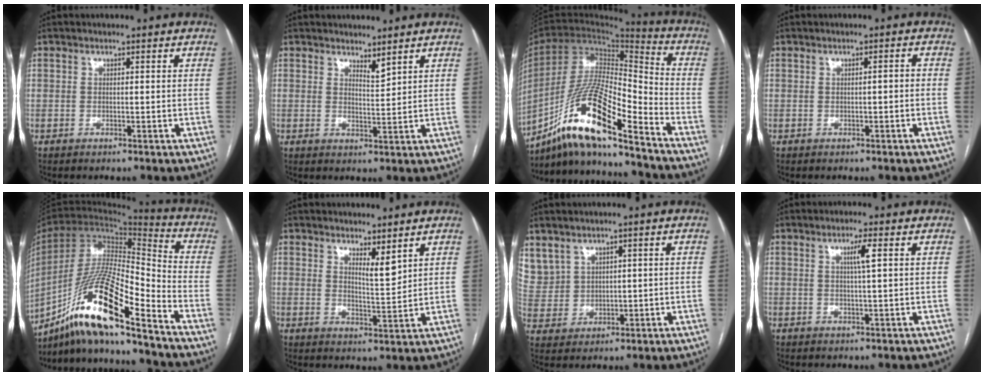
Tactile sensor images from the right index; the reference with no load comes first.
{"total": 2.1, "force": [1.9, 0.1, 1.0], "torque": [-0.020, -0.012, 0.040]}
{"total": 18.0, "force": [-13.1, 1.8, 12.3], "torque": [-0.242, -0.002, -0.239]}
{"total": 1.0, "force": [-0.2, 0.2, 1.0], "torque": [-0.014, 0.003, -0.002]}
{"total": 18.9, "force": [-13.2, 1.5, 13.4], "torque": [-0.274, -0.008, -0.244]}
{"total": 3.7, "force": [2.7, 0.5, 2.4], "torque": [-0.046, -0.018, 0.053]}
{"total": 9.7, "force": [5.4, 7.6, 2.8], "torque": [-0.096, 0.030, 0.138]}
{"total": 2.8, "force": [0.8, -0.4, 2.7], "torque": [-0.047, 0.000, 0.014]}